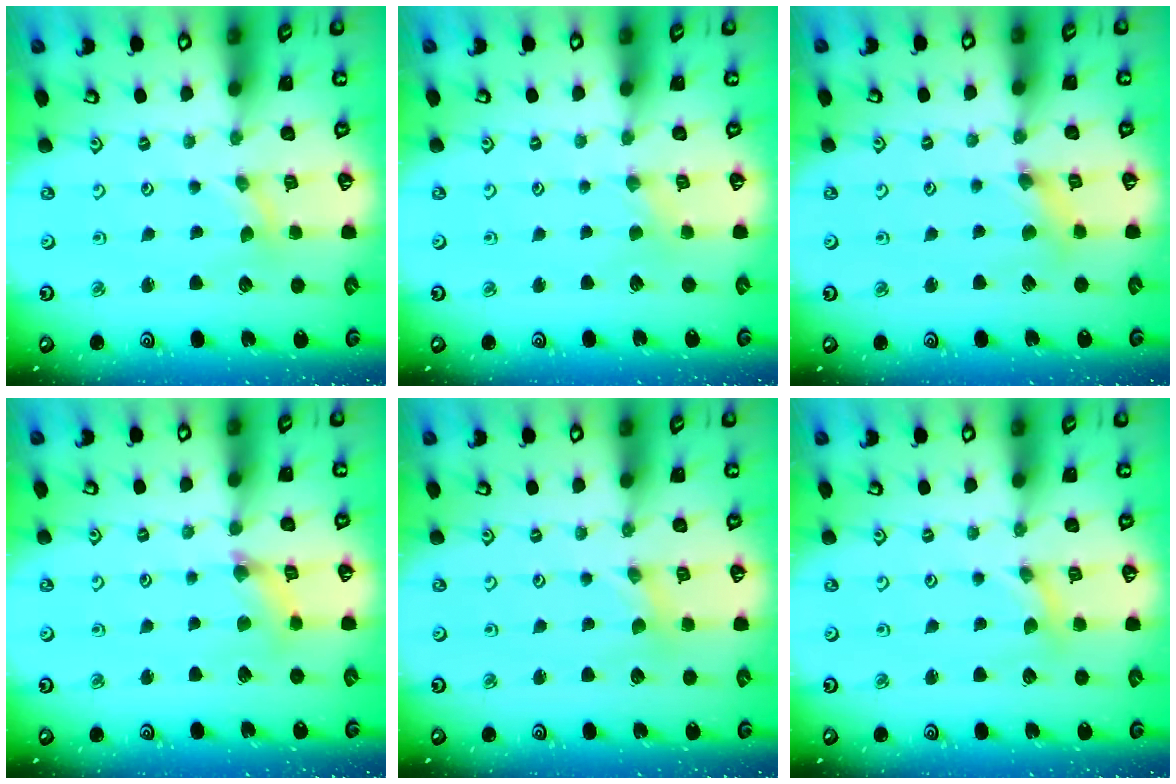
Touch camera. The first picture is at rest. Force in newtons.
{"total": 1.1, "press": 1.0, "slide": 0.2}
{"total": 2.4, "press": 2.4, "slide": 0.4}
{"total": 3.8, "press": 3.7, "slide": 0.3}
{"total": 0.0}
{"total": 0.0}